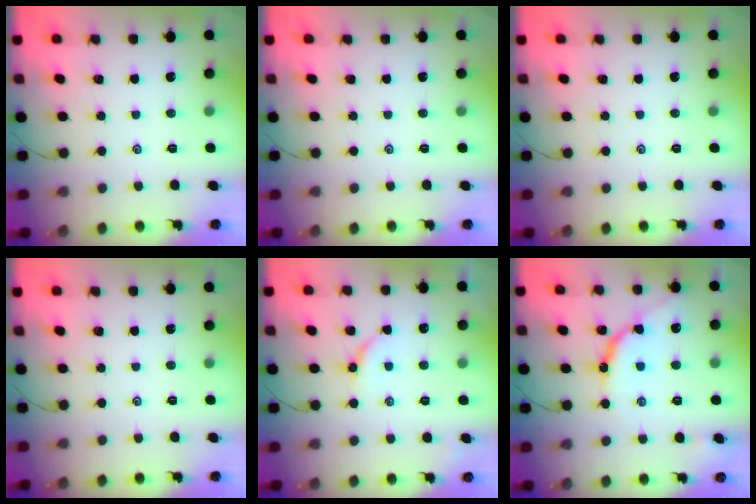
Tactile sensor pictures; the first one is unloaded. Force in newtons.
{"total": 0.0}
{"total": 0.0}
{"total": 0.0}
{"total": 4.2, "press": 4.1, "slide": 0.6}
{"total": 10.0, "press": 10.0, "slide": 0.9}